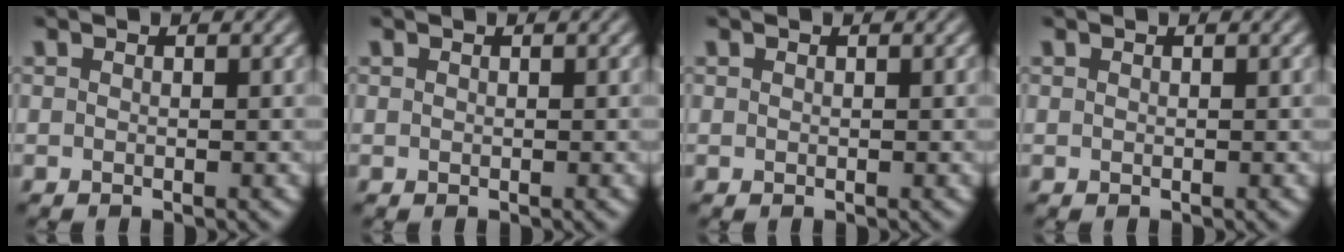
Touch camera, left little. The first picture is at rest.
{"total": 0.0}
{"total": 0.0}
{"total": 0.0}